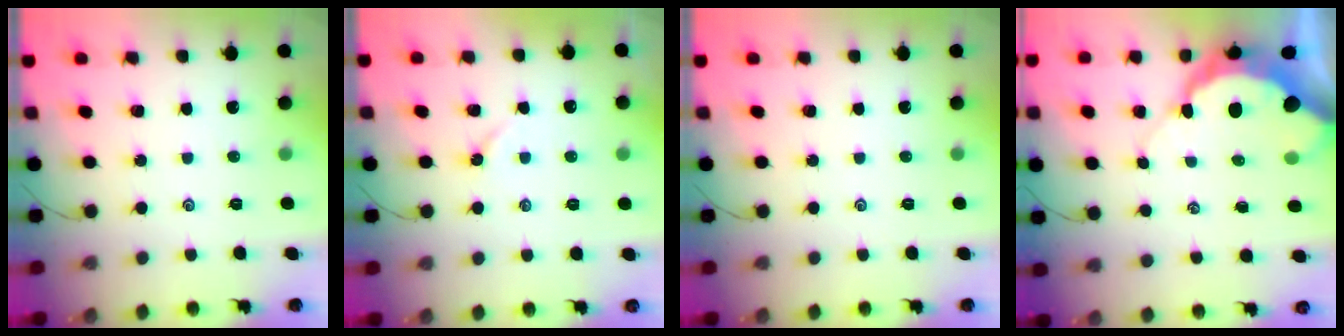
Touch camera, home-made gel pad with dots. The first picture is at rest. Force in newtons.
{"total": 2.3, "press": 2.3, "slide": 0.5}
{"total": 0.0}
{"total": 9.6, "press": 9.6, "slide": 0.9}